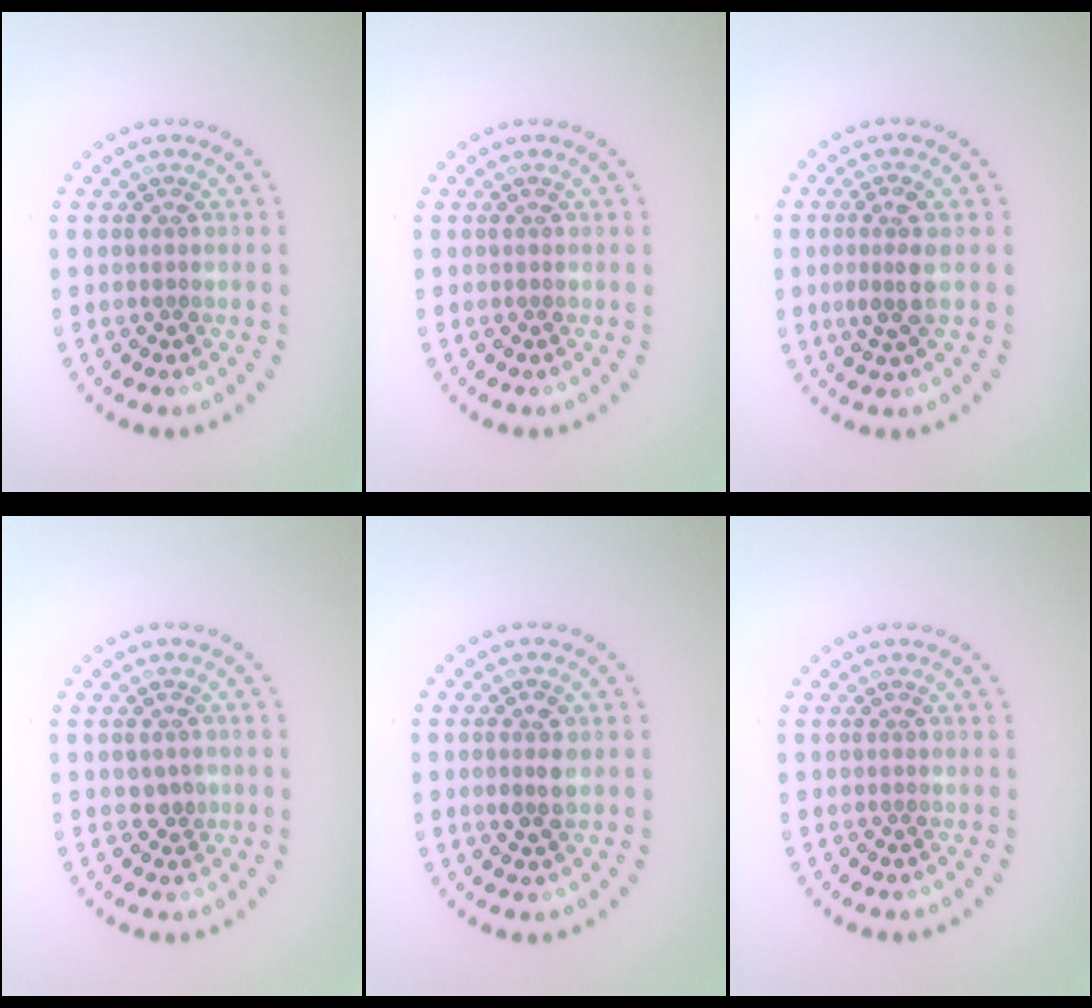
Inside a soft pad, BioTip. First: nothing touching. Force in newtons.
{"total": 0.0}
{"total": 2.7, "press": 2.4, "slide": 1.2}
{"total": 1.2, "press": 1.2, "slide": 0.3}
{"total": 2.2, "press": 2.1, "slide": 0.2}
{"total": 0.0}